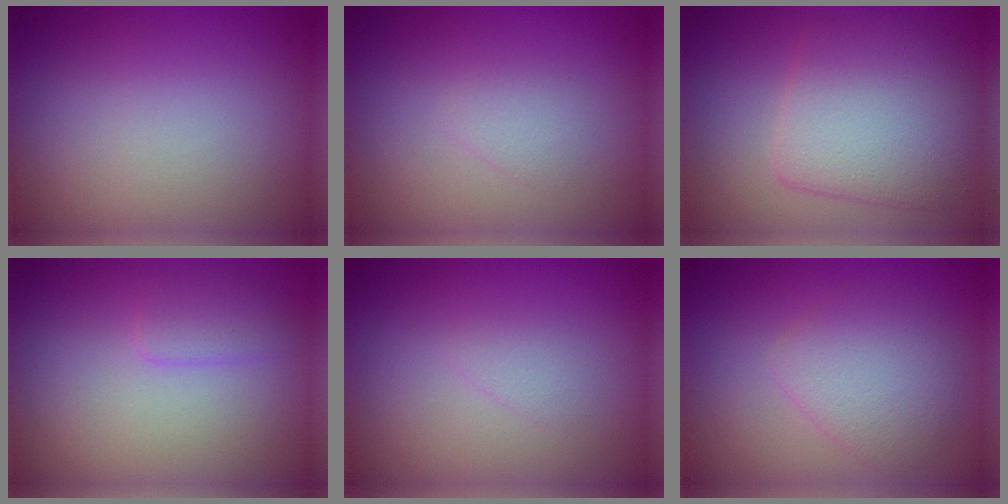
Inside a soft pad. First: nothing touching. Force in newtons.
{"total": 1.1, "press": 1.1, "slide": 0.1}
{"total": 6.1, "press": 6.1, "slide": 0.0}
{"total": 1.4, "press": 1.4, "slide": 0.1}
{"total": 0.9, "press": 0.9, "slide": 0.1}
{"total": 3.4, "press": 3.4, "slide": 0.1}